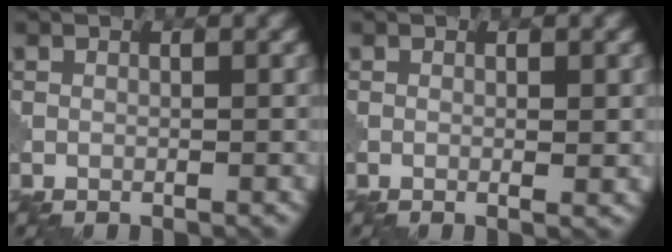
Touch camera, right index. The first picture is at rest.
{"total": 1.0, "force": [0.0, 0.1, 1.0], "torque": [-0.015, -0.003, -0.002]}